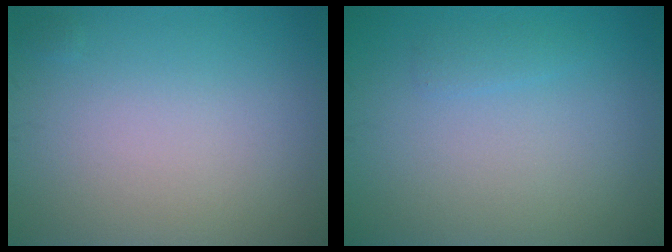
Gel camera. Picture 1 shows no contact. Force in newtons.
{"total": 0.8, "press": 0.8, "slide": 0.0}